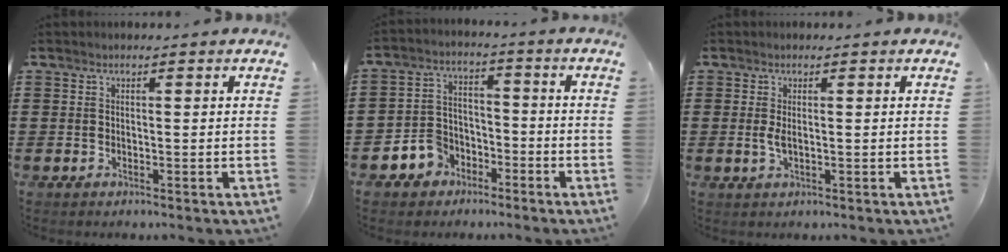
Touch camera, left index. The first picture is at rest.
{"total": 5.3, "force": [-3.4, 4.0, 0.8], "torque": [-0.035, 0.007, -0.070]}
{"total": 1.6, "force": [0.0, 0.4, 1.6], "torque": [-0.038, -0.003, -0.002]}